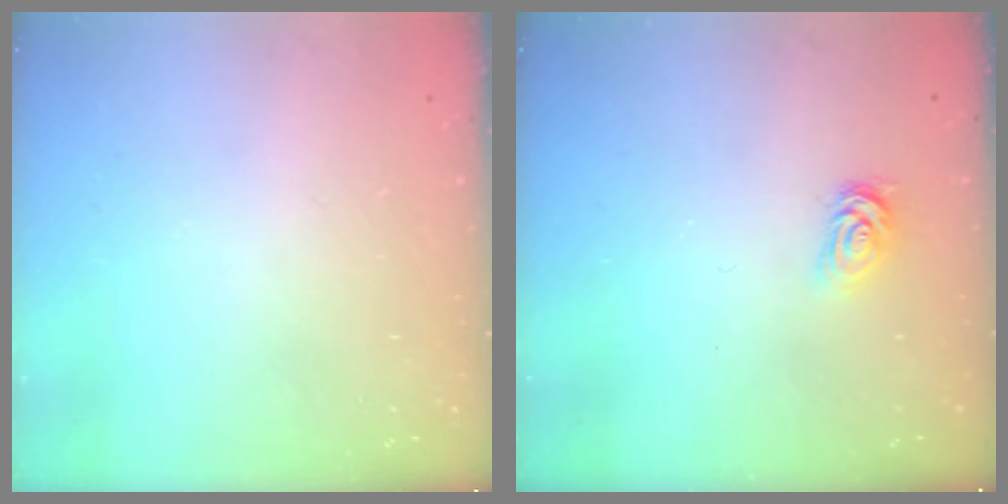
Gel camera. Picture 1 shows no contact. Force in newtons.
{"total": 2.6, "press": 2.6, "slide": 0.4}